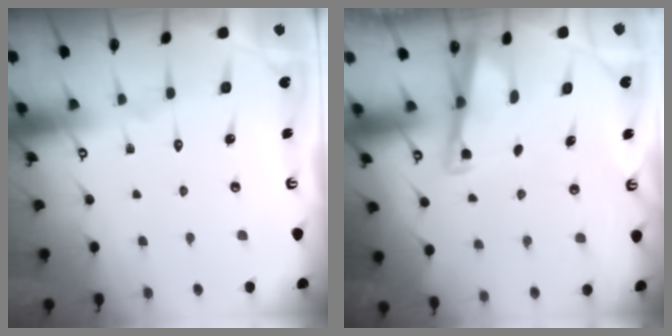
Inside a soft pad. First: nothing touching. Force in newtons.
{"total": 2.9, "press": 2.9, "slide": 0.4}